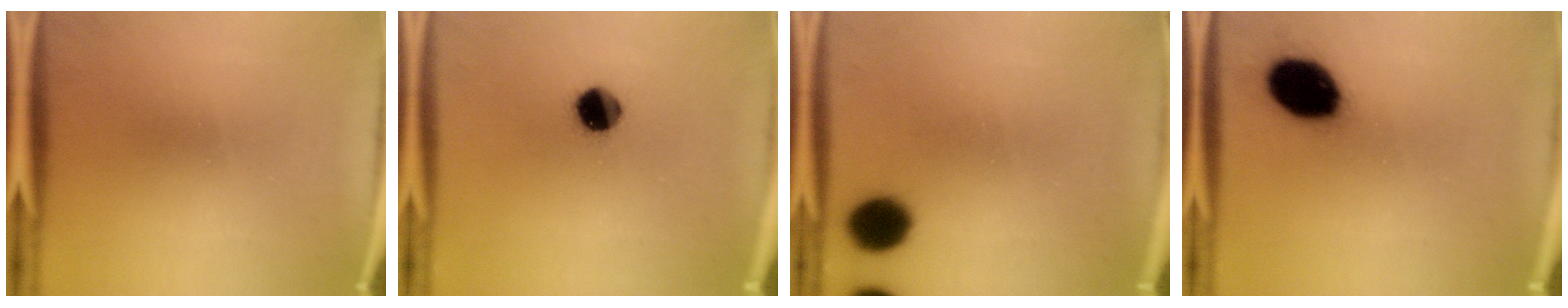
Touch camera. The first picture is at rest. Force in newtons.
{"total": 8.3}
{"total": 9.3}
{"total": 15.7}